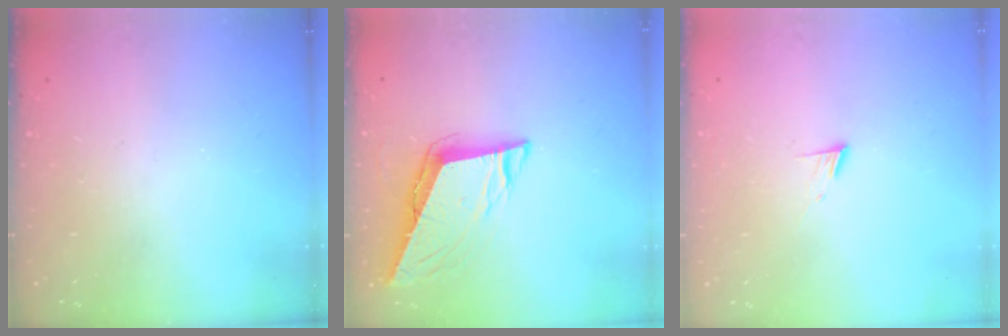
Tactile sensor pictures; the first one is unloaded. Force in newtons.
{"total": 8.7, "press": 8.4, "slide": 2.1}
{"total": 5.1, "press": 5.1, "slide": 0.6}